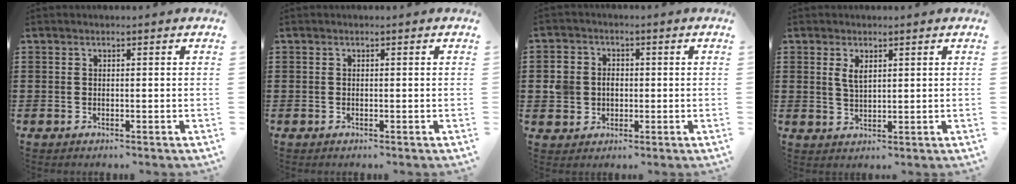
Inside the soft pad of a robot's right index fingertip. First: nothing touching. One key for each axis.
{"total": 0.0}
{"total": 4.3, "fx": -0.3, "fy": 4.0, "fz": 1.5, "tx": -0.058, "ty": 0.009, "tz": -0.011}
{"total": 2.6, "fx": 1.1, "fy": 1.2, "fz": 2.1, "tx": -0.044, "ty": 0.005, "tz": 0.019}